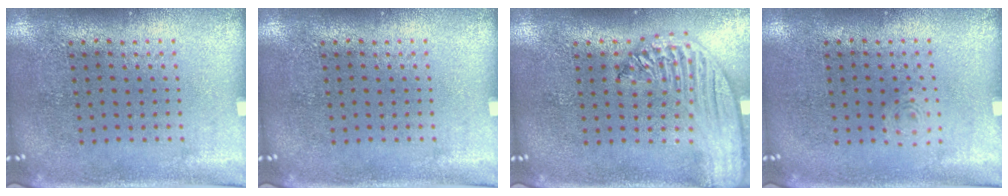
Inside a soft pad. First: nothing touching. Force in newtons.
{"total": 0.0}
{"total": 2.6, "press": 2.2, "slide": 1.4}
{"total": 0.6, "press": 0.6, "slide": 0.1}